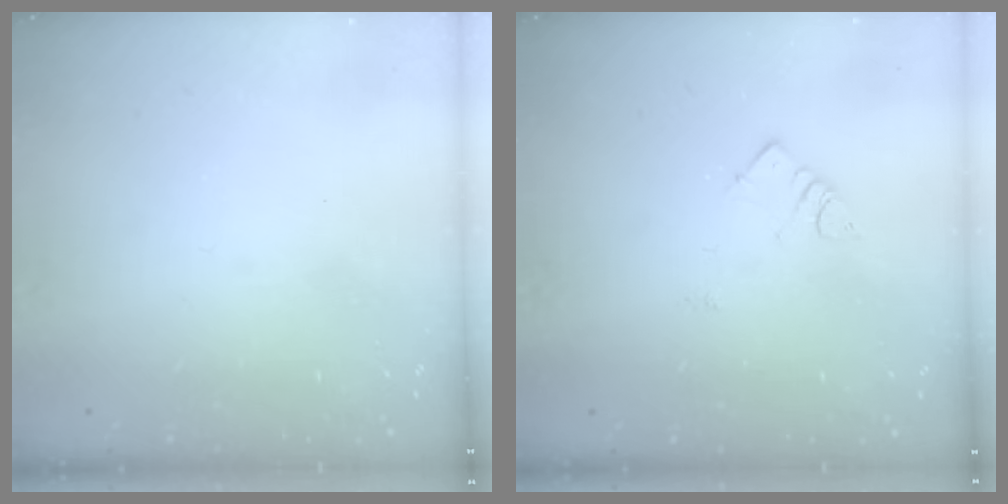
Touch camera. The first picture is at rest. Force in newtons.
{"total": 3.2, "press": 3.1, "slide": 0.4}